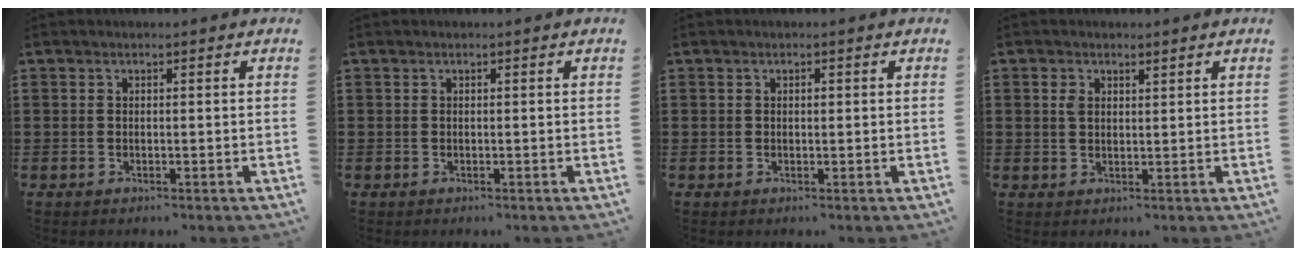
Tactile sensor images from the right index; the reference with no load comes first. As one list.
[{"total": 0.0}, {"total": 0.5, "force": [0.1, 0.3, 0.4], "torque": [-0.008, 0.000, 0.003]}, {"total": 1.5, "force": [0.9, 0.9, 0.9], "torque": [-0.021, 0.003, 0.016]}]